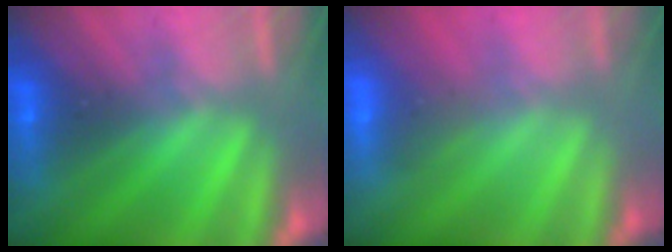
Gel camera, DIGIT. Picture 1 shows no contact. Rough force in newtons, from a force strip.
{"total": 2.9}